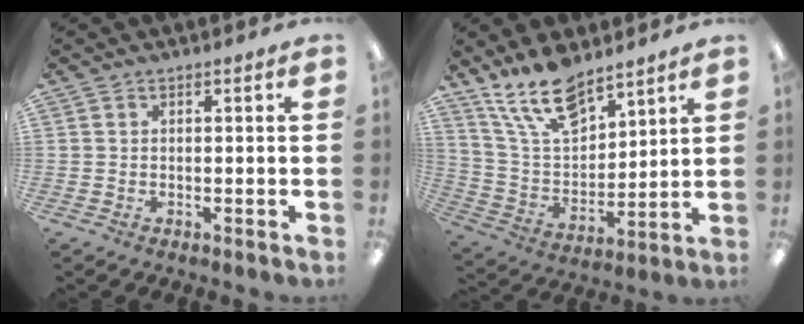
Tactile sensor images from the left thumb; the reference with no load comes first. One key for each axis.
{"total": 15.3, "fx": 11.6, "fy": 6.5, "fz": 7.5, "tx": -0.153, "ty": -0.060, "tz": 0.214}